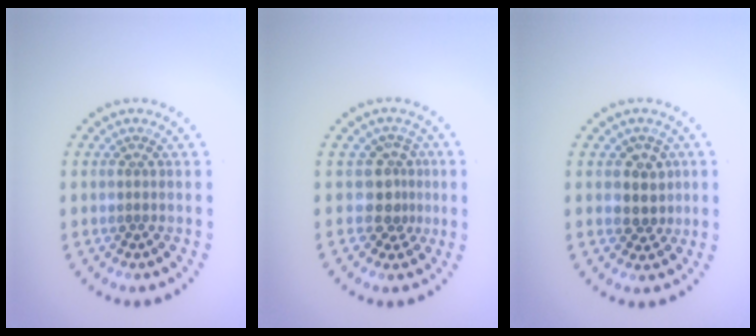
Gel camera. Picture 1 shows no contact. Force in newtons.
{"total": 2.6, "press": 1.9, "slide": 1.7}
{"total": 2.4, "press": 2.3, "slide": 0.9}